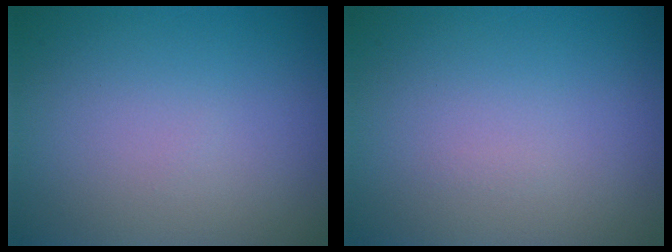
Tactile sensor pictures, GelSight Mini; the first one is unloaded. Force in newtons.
{"total": 0.0}